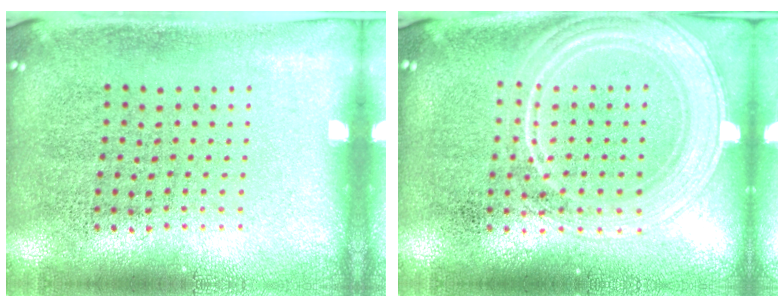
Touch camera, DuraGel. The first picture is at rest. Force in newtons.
{"total": 3.6, "press": 3.5, "slide": 0.6}